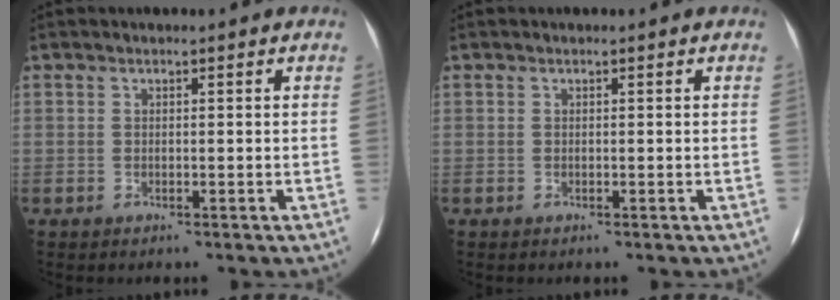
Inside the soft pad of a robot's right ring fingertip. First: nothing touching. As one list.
[{"total": 0.0}]